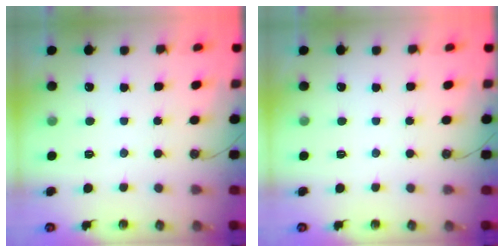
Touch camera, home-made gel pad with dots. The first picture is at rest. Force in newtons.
{"total": 0.0}